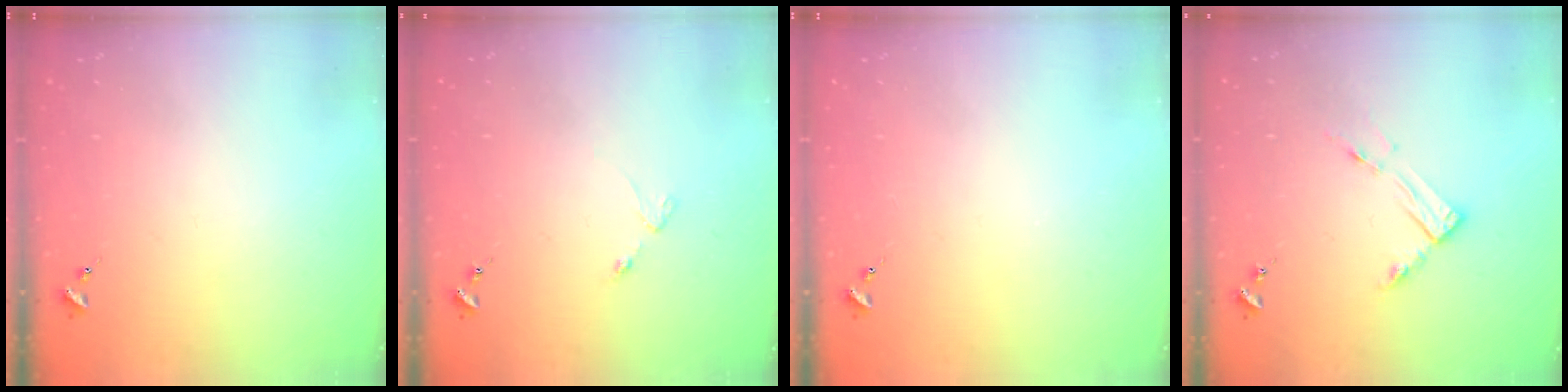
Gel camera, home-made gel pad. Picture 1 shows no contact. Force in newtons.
{"total": 2.5, "press": 2.4, "slide": 0.4}
{"total": 0.0}
{"total": 7.4, "press": 7.4, "slide": 0.6}